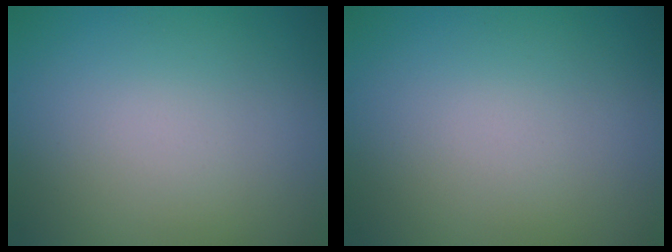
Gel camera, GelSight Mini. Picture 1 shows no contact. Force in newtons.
{"total": 0.0}